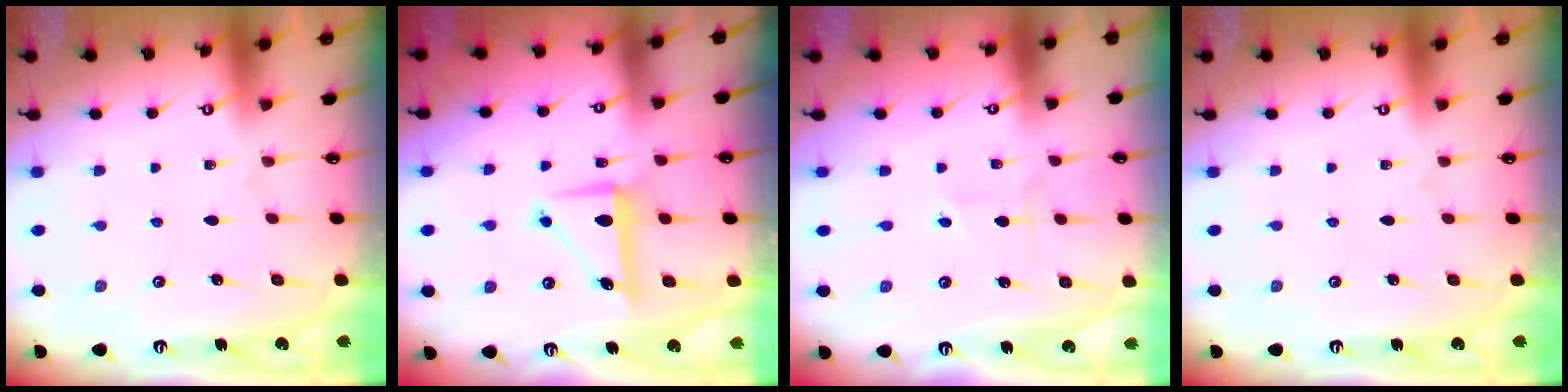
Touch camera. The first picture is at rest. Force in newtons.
{"total": 7.7, "press": 7.6, "slide": 0.9}
{"total": 1.9, "press": 1.9, "slide": 0.2}
{"total": 0.0}